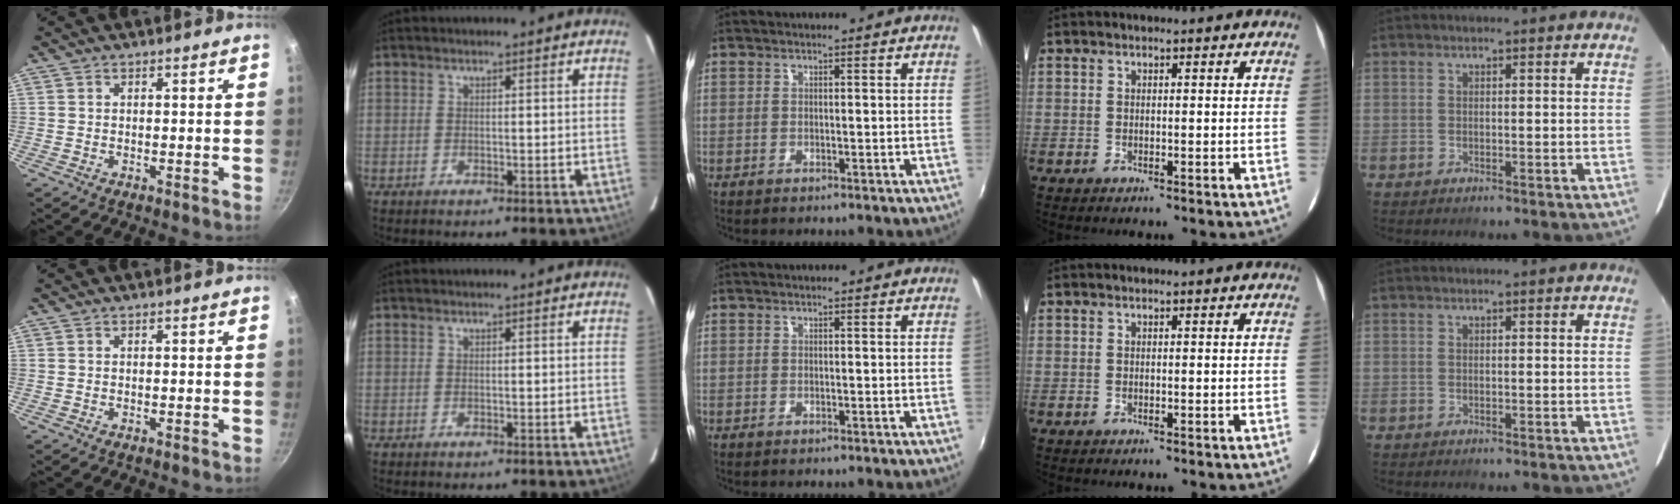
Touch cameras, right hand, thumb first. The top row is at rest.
{}